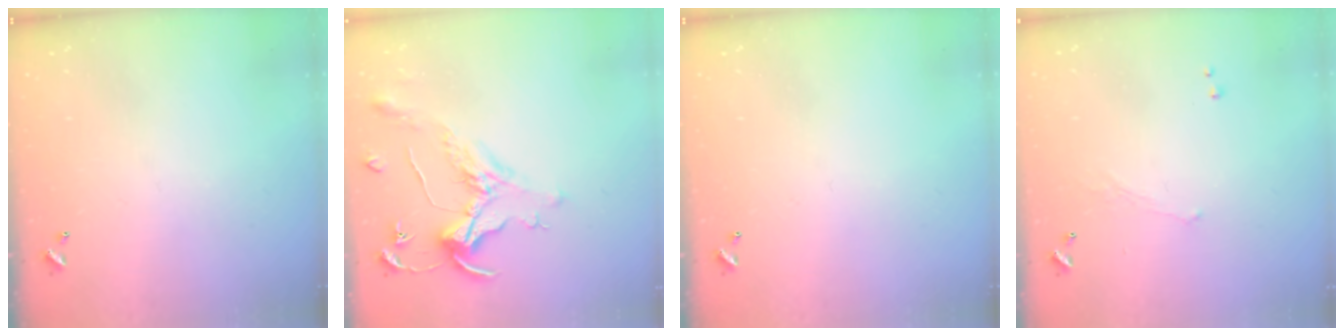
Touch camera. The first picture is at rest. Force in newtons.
{"total": 1.6, "press": 1.4, "slide": 0.7}
{"total": 0.0}
{"total": 1.1, "press": 1.0, "slide": 0.6}